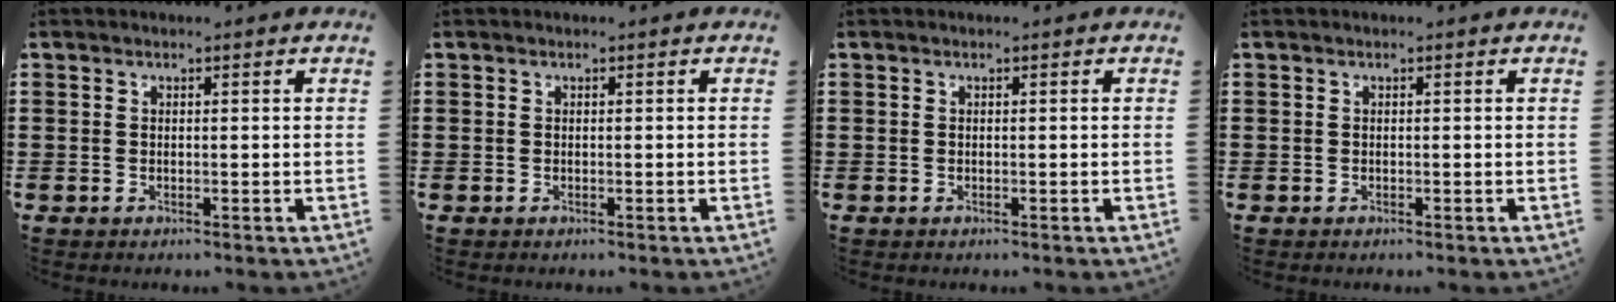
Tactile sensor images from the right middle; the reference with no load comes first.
{"total": 0.0}
{"total": 0.0}
{"total": 0.0}